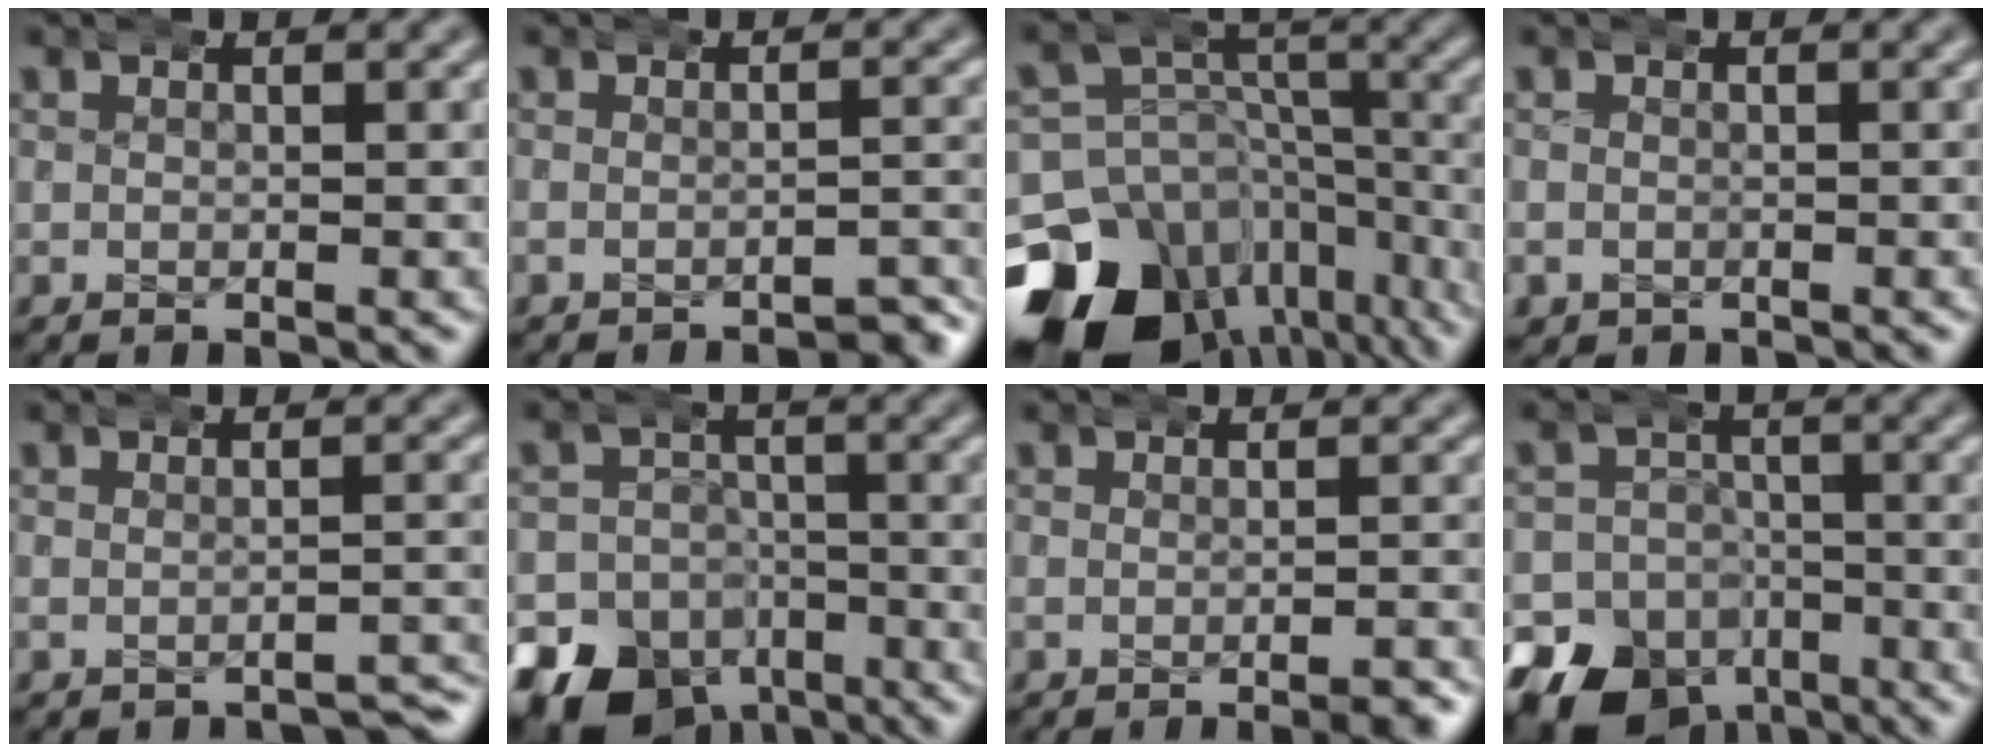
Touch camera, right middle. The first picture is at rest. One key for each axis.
{"total": 3.2, "fx": -3.1, "fy": 0.2, "fz": 1.0, "tx": -0.008, "ty": 0.002, "tz": -0.052}
{"total": 18.3, "fx": -9.9, "fy": 12.6, "fz": 8.7, "tx": -0.122, "ty": -0.069, "tz": -0.142}
{"total": 1.1, "fx": -0.2, "fy": 1.1, "fz": 0.1, "tx": -0.005, "ty": -0.002, "tz": -0.001}
{"total": 2.8, "fx": -2.8, "fy": 0.1, "fz": 0.4, "tx": -0.004, "ty": 0.002, "tz": -0.048}
{"total": 16.4, "fx": -9.3, "fy": 12.4, "fz": 5.3, "tx": -0.084, "ty": -0.062, "tz": -0.153}
{"total": 1.9, "fx": -1.5, "fy": 0.0, "fz": 1.2, "tx": -0.005, "ty": 0.006, "tz": -0.030}
{"total": 16.6, "fx": -9.5, "fy": 12.6, "fz": 5.3, "tx": -0.086, "ty": -0.064, "tz": -0.154}